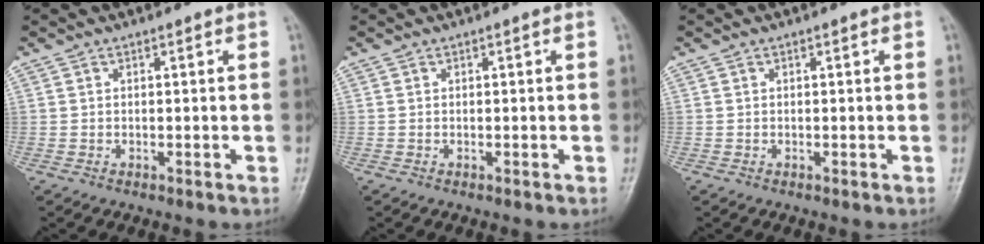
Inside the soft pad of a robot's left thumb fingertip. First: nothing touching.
{"total": 0.0}
{"total": 0.0}